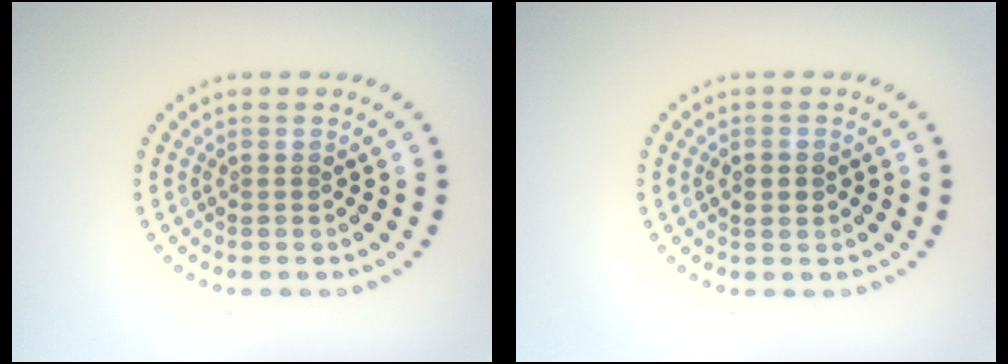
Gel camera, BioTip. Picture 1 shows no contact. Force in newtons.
{"total": 2.0, "press": 1.9, "slide": 0.3}